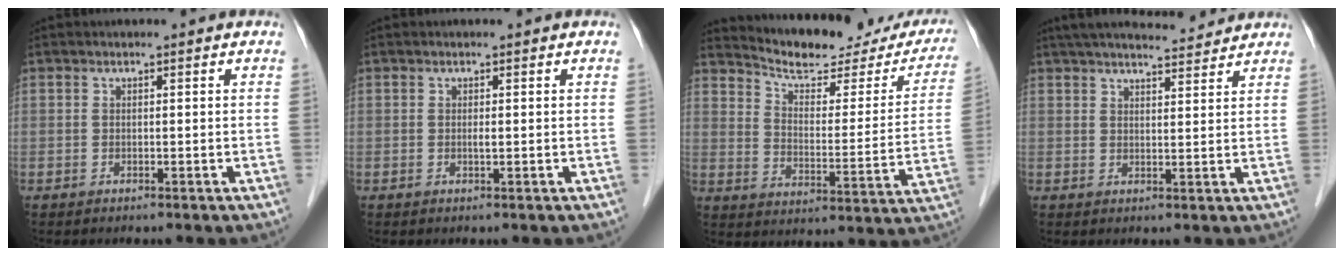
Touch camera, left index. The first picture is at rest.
{"total": 0.5, "force": [0.1, 0.0, 0.5], "torque": [-0.012, -0.001, 0.001]}
{"total": 20.5, "force": [18.5, 5.3, 6.9], "torque": [-0.083, -0.031, 0.235]}
{"total": 12.4, "force": [11.2, 1.9, 4.8], "torque": [-0.074, 0.025, 0.161]}